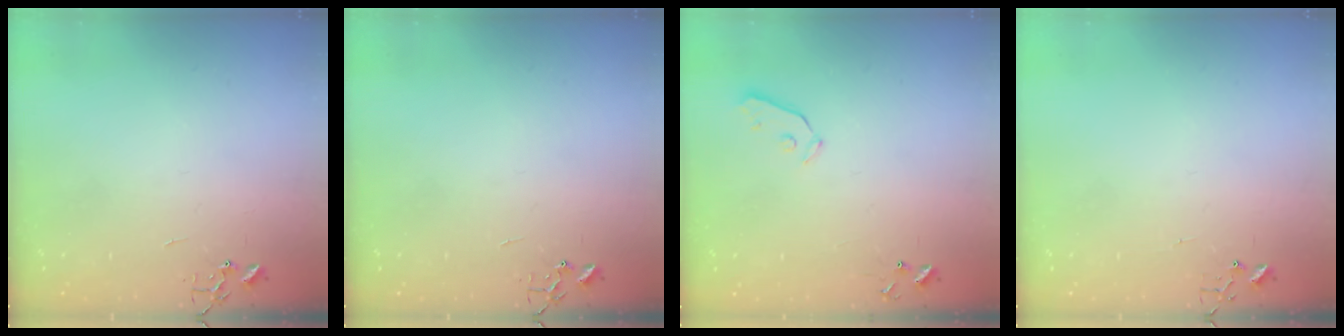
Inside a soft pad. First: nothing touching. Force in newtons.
{"total": 0.0}
{"total": 3.4, "press": 3.4, "slide": 0.5}
{"total": 3.6, "press": 3.6, "slide": 0.4}